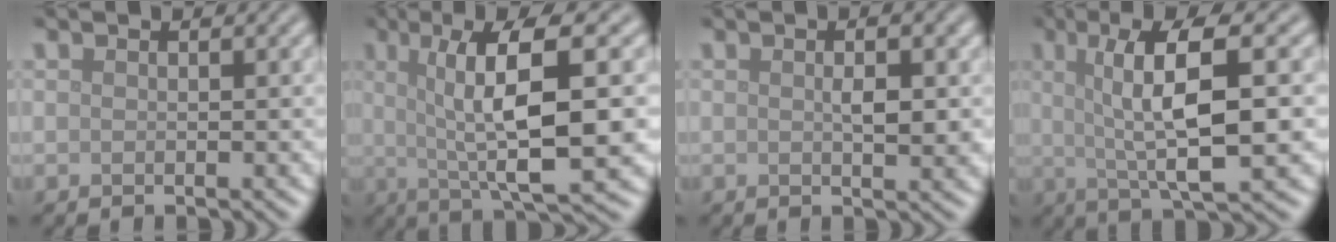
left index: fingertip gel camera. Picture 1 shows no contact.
{"total": 10.1, "force": [1.1, 2.3, 9.8], "torque": [-0.142, 0.002, 0.023]}
{"total": 2.5, "force": [0.4, 0.7, 2.4], "torque": [-0.040, -0.001, 0.006]}
{"total": 8.9, "force": [1.2, 2.1, 8.5], "torque": [-0.129, 0.005, 0.022]}